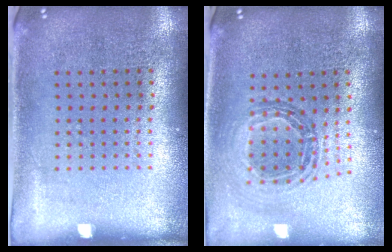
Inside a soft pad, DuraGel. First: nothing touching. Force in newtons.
{"total": 0.8, "press": 0.8, "slide": 0.0}